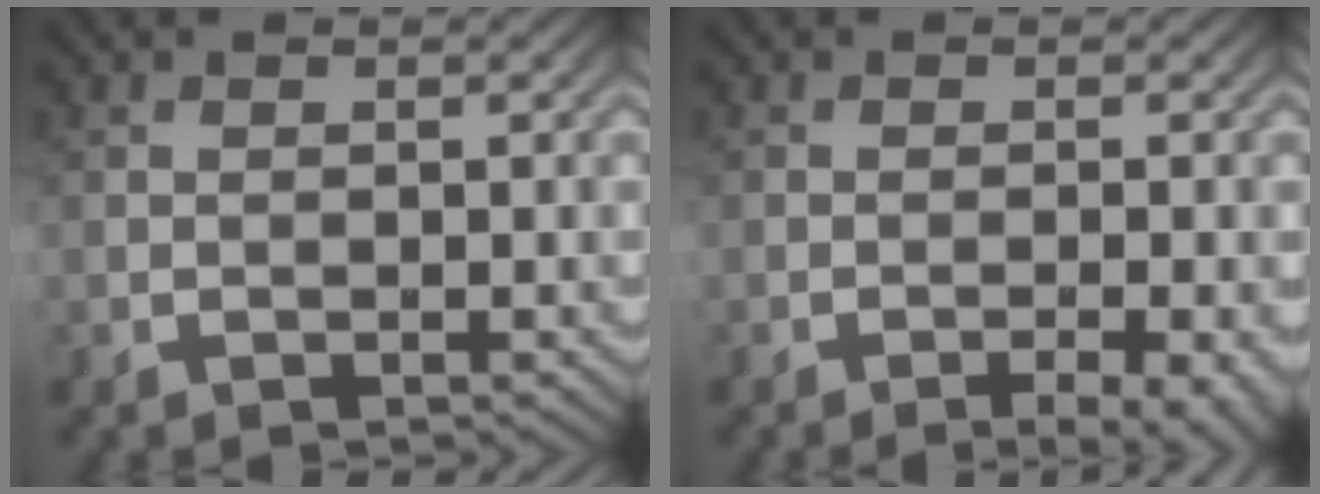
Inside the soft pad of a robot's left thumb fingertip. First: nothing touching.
{"total": 4.0, "force": [-2.0, 0.9, 3.3], "torque": [-0.050, 0.001, -0.024]}